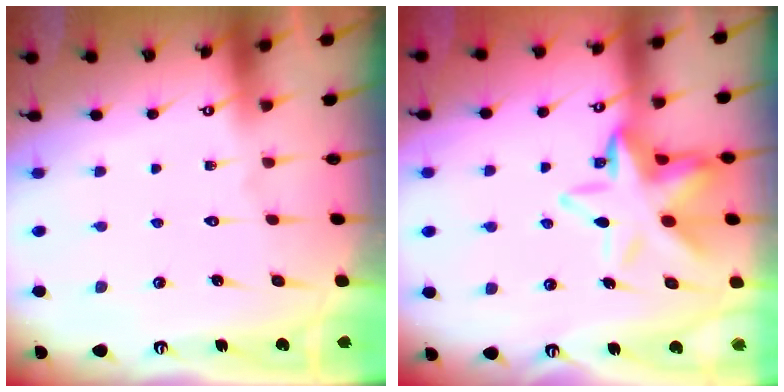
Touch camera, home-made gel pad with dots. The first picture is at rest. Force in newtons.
{"total": 13.4, "press": 13.2, "slide": 2.6}